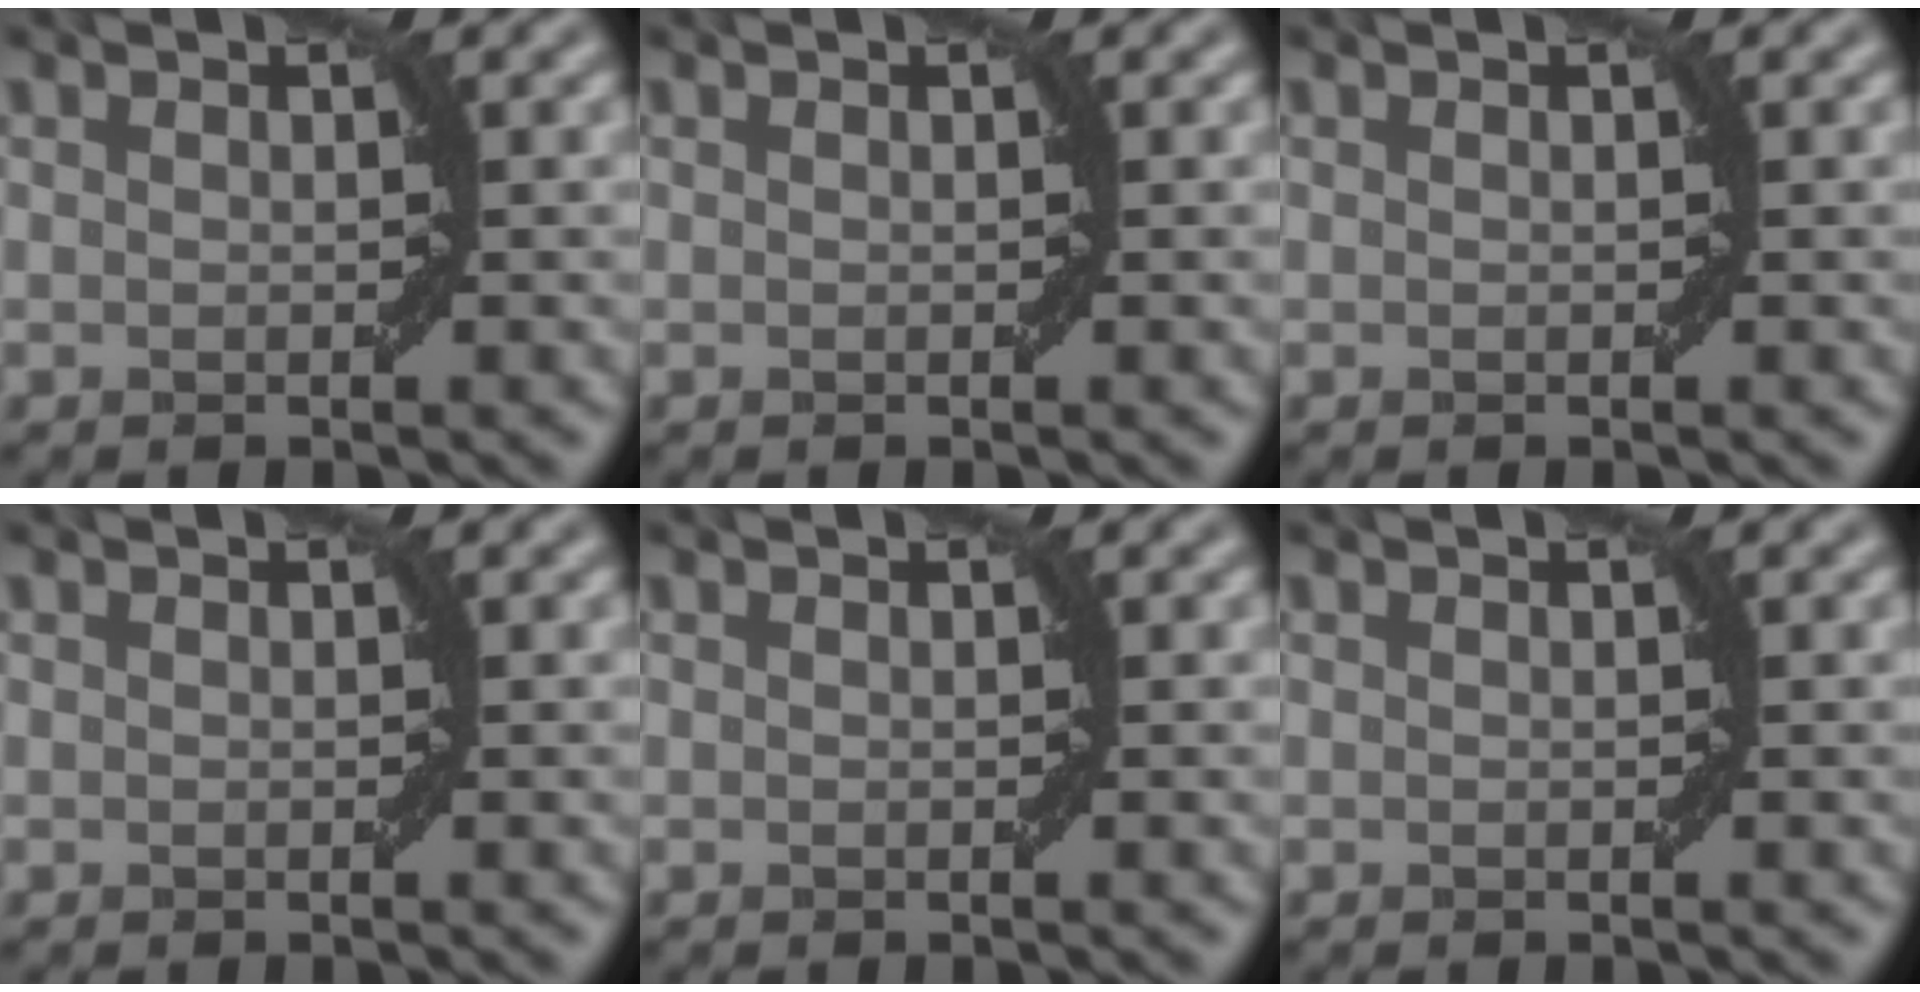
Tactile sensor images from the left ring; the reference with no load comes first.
{"total": 0.0}
{"total": 0.0}
{"total": 0.0}
{"total": 0.0}
{"total": 0.0}